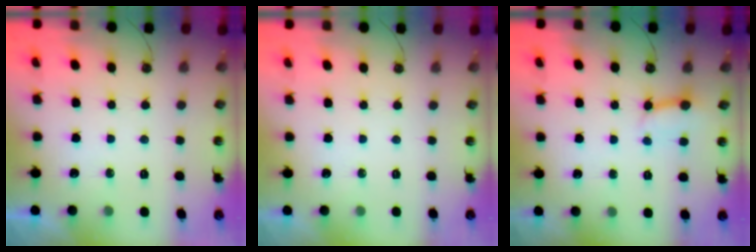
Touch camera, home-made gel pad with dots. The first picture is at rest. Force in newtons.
{"total": 0.0}
{"total": 4.7, "press": 4.7, "slide": 0.6}